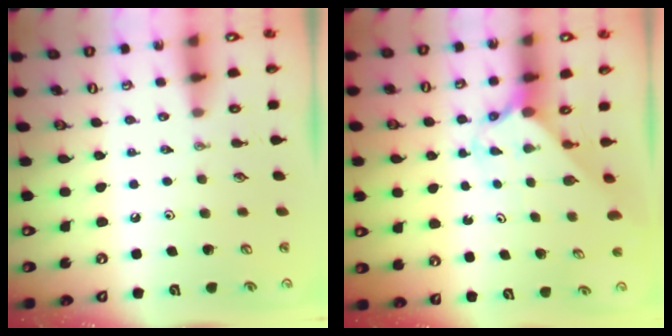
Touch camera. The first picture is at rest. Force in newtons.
{"total": 2.3, "press": 2.3, "slide": 0.2}